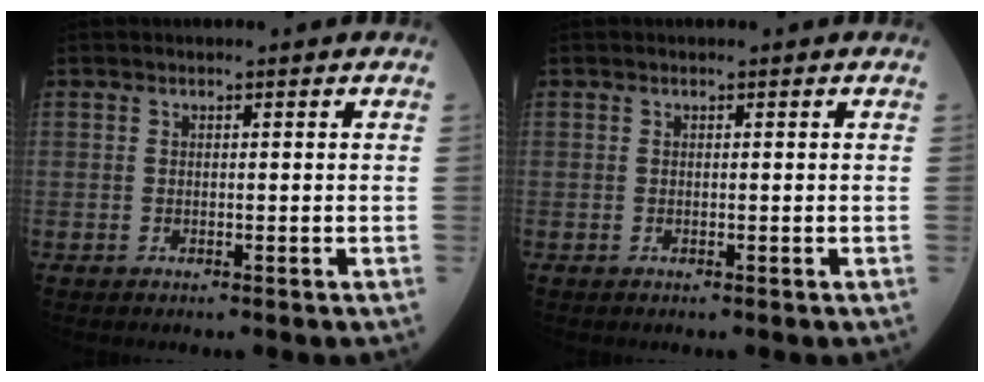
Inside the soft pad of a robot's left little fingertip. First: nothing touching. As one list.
[{"total": 0.0}]